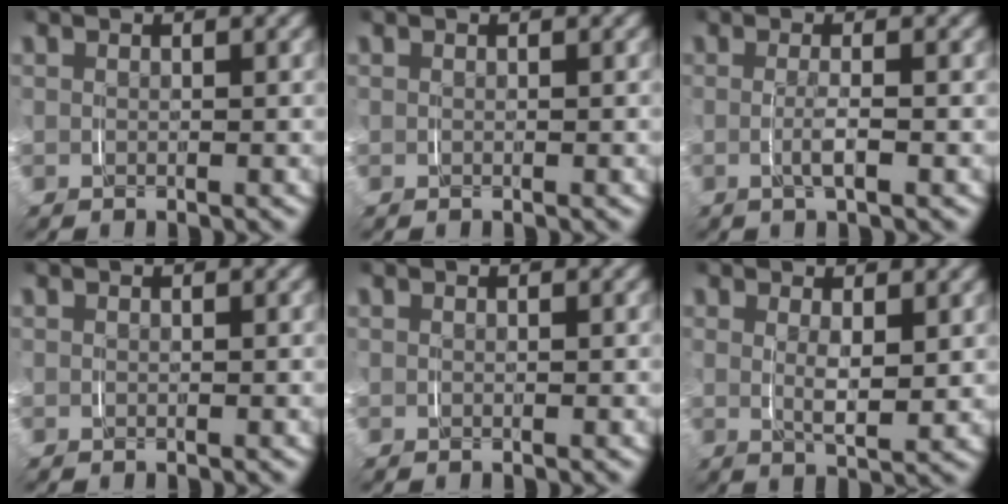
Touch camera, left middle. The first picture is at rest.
{"total": 0.0}
{"total": 1.7, "force": [-0.6, -0.1, 1.6], "torque": [-0.032, -0.005, -0.008]}
{"total": 0.0}
{"total": 0.0}
{"total": 2.5, "force": [0.7, 0.5, 2.4], "torque": [-0.043, -0.014, 0.016]}